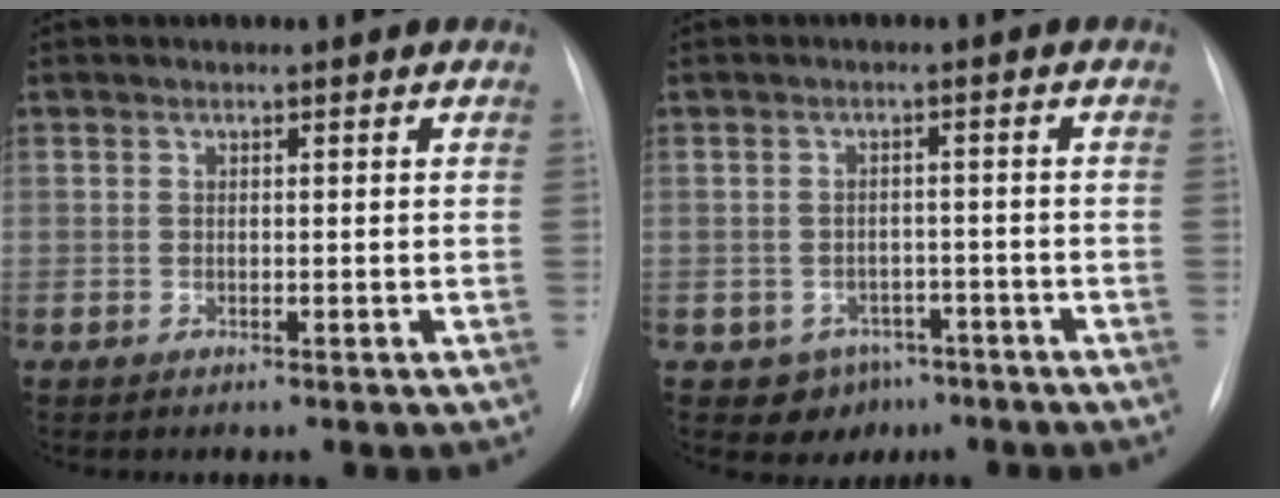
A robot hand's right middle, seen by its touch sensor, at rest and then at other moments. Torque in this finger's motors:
{"motor_torque": [0.20, -0.21, 0.02, 0.00]}